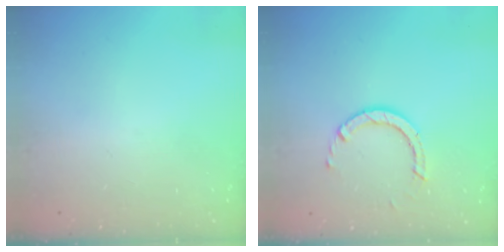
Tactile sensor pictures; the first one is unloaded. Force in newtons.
{"total": 3.2, "press": 3.2, "slide": 0.0}